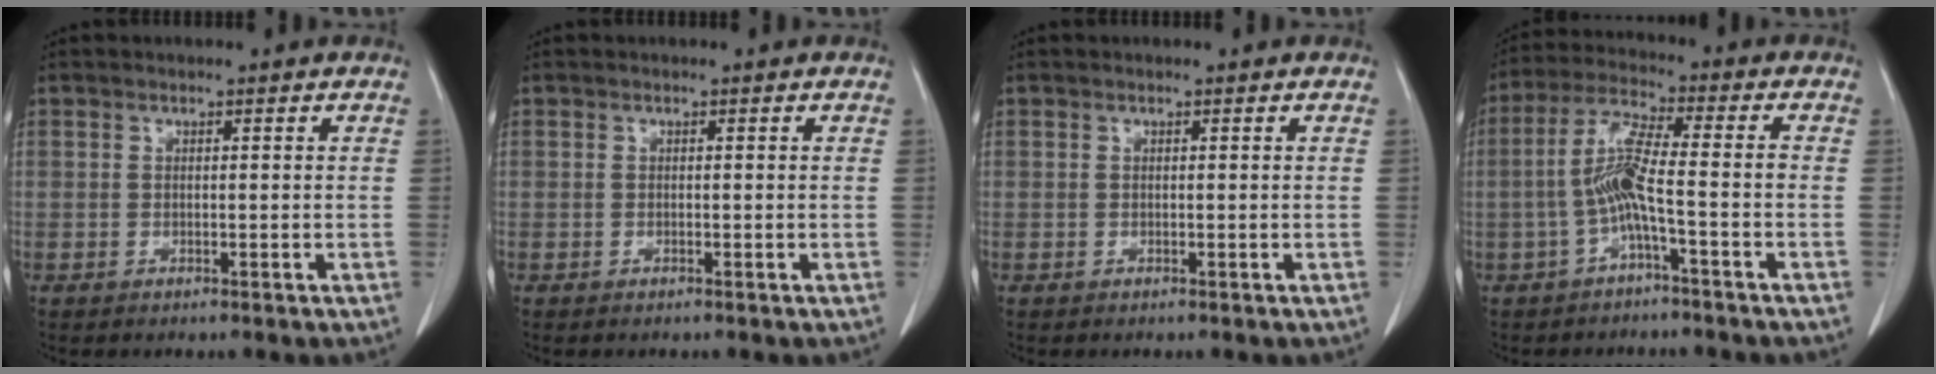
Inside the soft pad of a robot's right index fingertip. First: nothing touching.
{"total": 0.0}
{"total": 0.0}
{"total": 7.0, "force": [-2.1, 0.1, 6.7], "torque": [-0.137, 0.013, -0.043]}